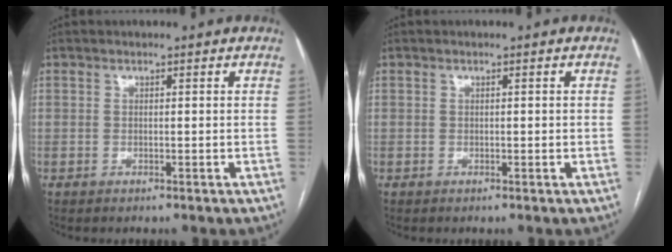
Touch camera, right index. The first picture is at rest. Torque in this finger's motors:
{"motor_torque": [-0.29, 0.03, -0.03, 0.00]}